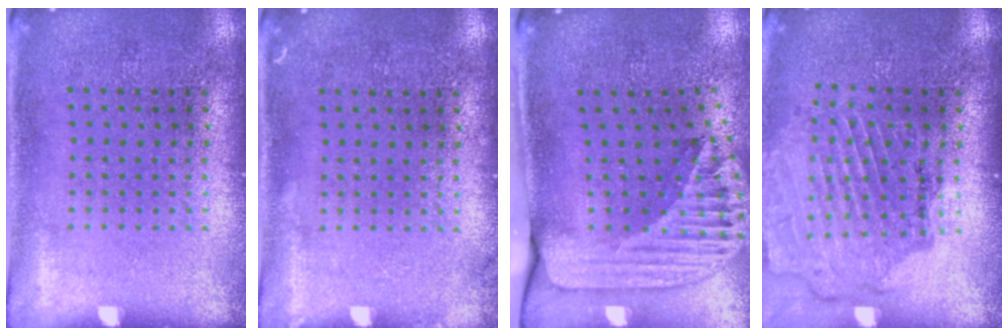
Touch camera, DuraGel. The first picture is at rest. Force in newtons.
{"total": 0.7, "press": 0.7, "slide": 0.2}
{"total": 2.6, "press": 1.8, "slide": 1.8}
{"total": 1.7, "press": 1.7, "slide": 0.1}